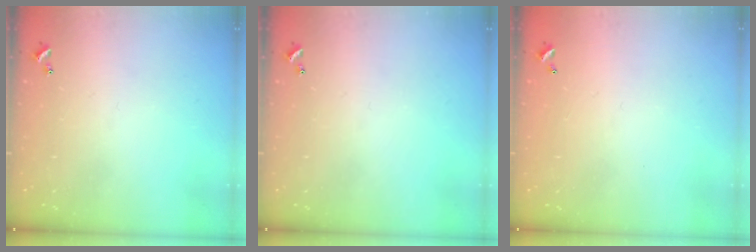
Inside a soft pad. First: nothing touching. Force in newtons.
{"total": 0.0}
{"total": 2.9, "press": 2.9, "slide": 0.1}